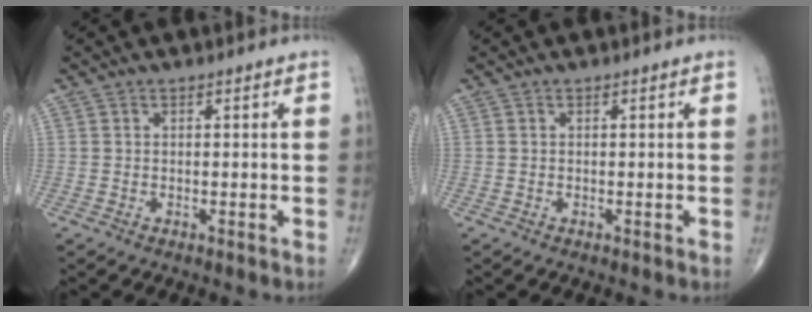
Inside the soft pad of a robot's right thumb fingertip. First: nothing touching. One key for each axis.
{"total": 0.0}